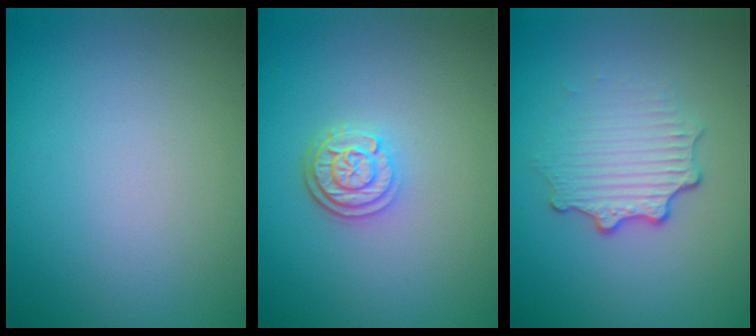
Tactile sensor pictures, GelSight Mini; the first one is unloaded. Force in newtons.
{"total": 2.9, "press": 2.4, "slide": 1.7}
{"total": 3.4, "press": 2.6, "slide": 2.3}